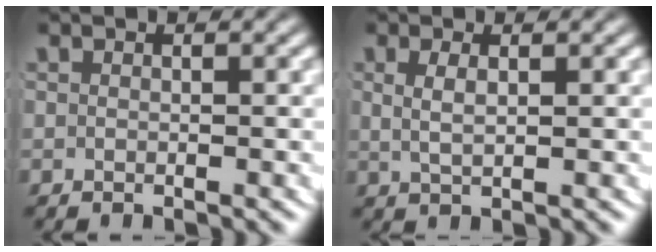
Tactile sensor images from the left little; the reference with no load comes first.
{"total": 2.0, "force": [0.7, 0.8, 1.7], "torque": [-0.030, -0.001, 0.019]}